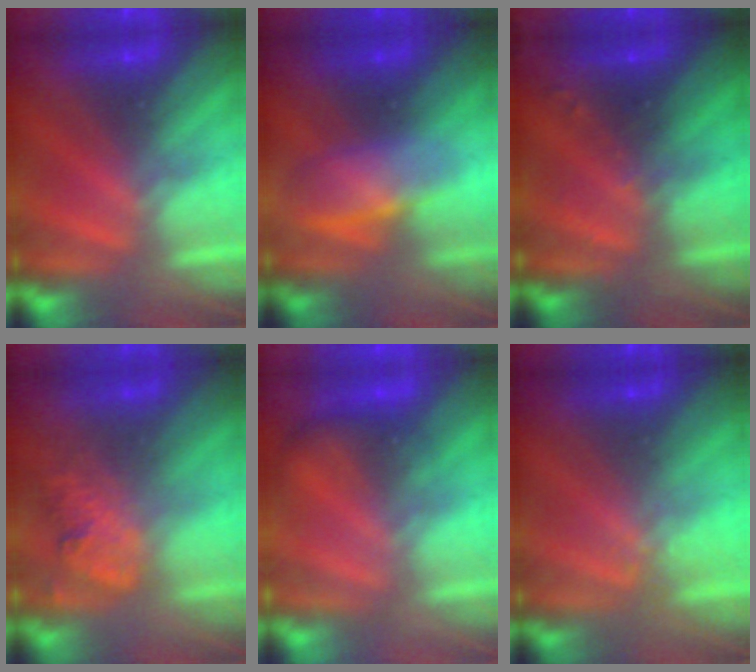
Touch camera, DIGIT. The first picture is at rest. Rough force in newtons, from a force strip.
{"total": 3.0}
{"total": 2.9}
{"total": 2.3}
{"total": 1.8}
{"total": 1.0}